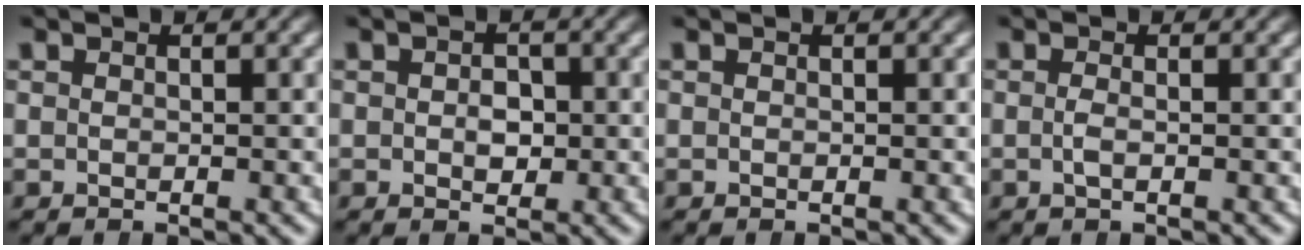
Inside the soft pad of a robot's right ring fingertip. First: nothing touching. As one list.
[{"total": 1.5, "force": [-0.2, 1.2, 0.9], "torque": [-0.016, -0.002, -0.003]}, {"total": 0.0}, {"total": 0.9, "force": [-0.5, -0.5, 0.6], "torque": [-0.024, -0.013, -0.005]}]